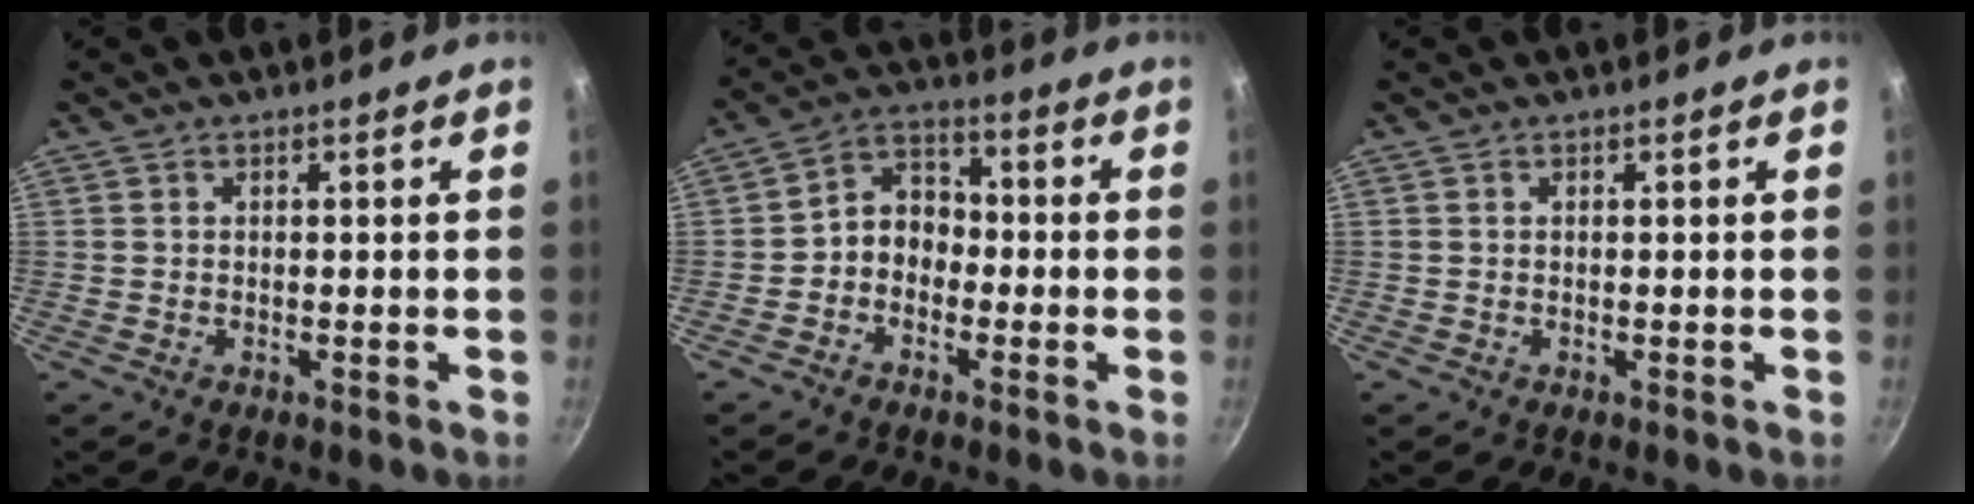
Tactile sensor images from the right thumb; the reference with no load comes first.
{"total": 6.7, "force": [-1.9, 5.3, 3.6], "torque": [-0.025, 0.035, -0.049]}
{"total": 0.0}